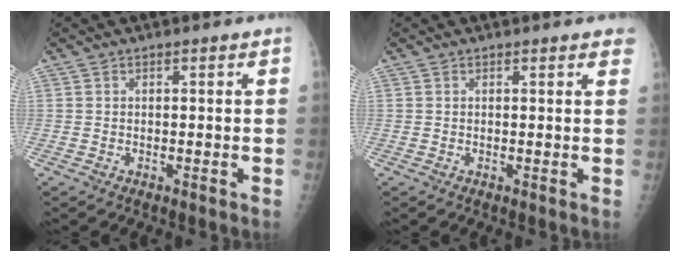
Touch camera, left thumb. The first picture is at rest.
{"total": 2.4, "force": [1.8, 0.6, 1.5], "torque": [-0.009, 0.002, 0.015]}